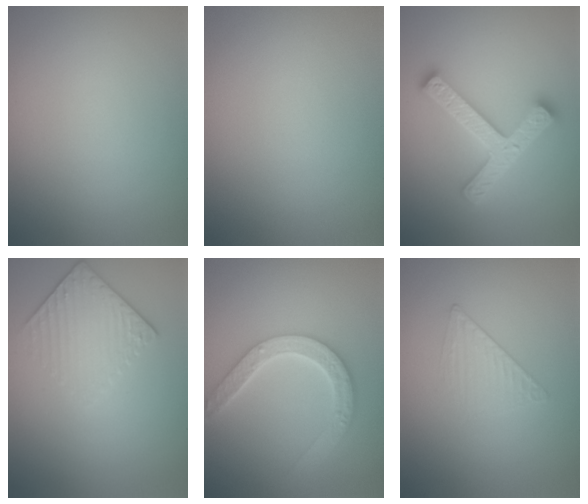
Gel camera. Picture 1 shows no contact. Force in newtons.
{"total": 0.0}
{"total": 4.7, "press": 4.6, "slide": 0.9}
{"total": 3.6, "press": 2.6, "slide": 2.6}
{"total": 5.0, "press": 4.1, "slide": 3.0}
{"total": 1.3, "press": 0.4, "slide": 1.2}